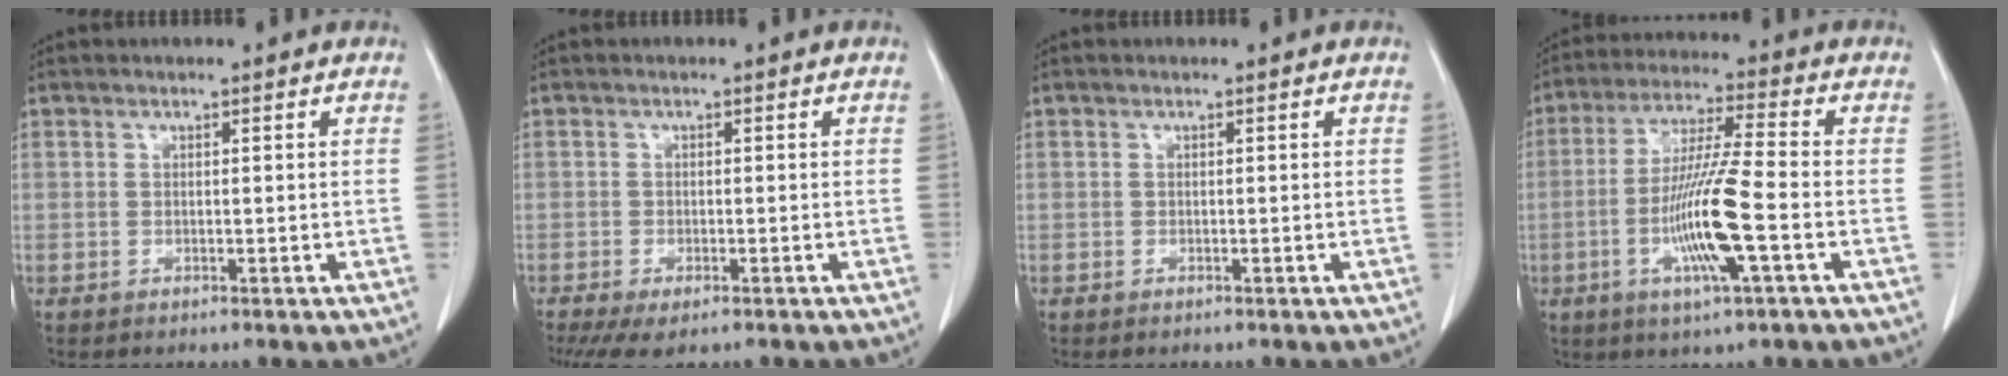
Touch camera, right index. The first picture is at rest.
{"total": 5.6, "force": [-4.0, 1.9, 3.4], "torque": [-0.054, -0.015, -0.061]}
{"total": 0.0}
{"total": 12.2, "force": [-3.4, 0.0, 11.7], "torque": [-0.230, -0.013, -0.070]}